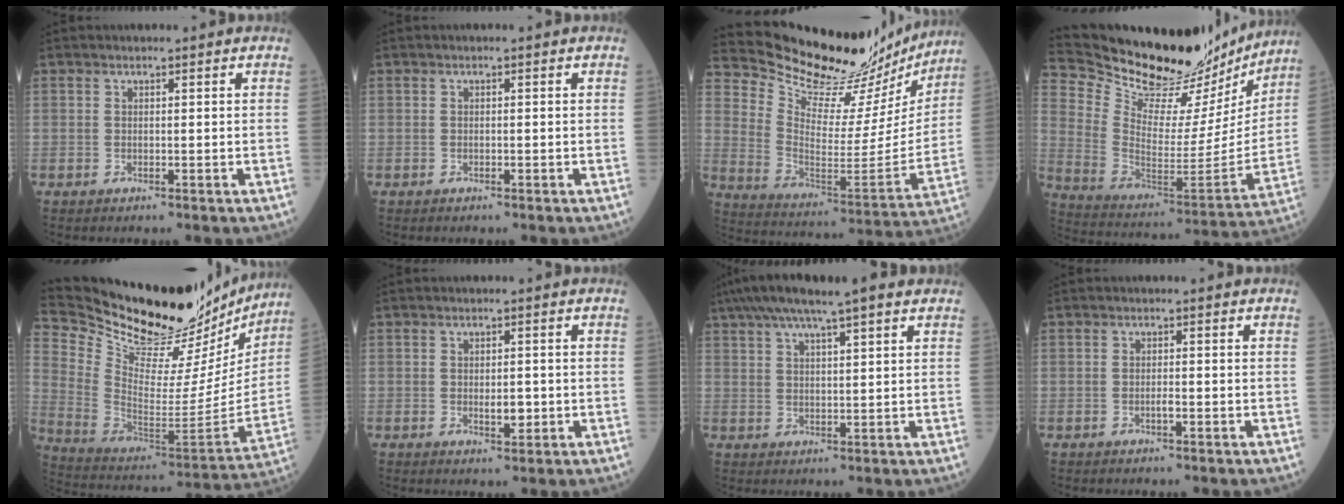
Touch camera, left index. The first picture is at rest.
{"total": 0.0}
{"total": 24.6, "force": [23.0, 5.7, 6.5], "torque": [-0.109, -0.071, 0.321]}
{"total": 27.6, "force": [24.7, 7.2, 10.1], "torque": [-0.175, -0.050, 0.358]}
{"total": 31.8, "force": [28.1, 7.2, 13.0], "torque": [-0.222, -0.065, 0.402]}
{"total": 2.1, "force": [-0.5, 1.0, 1.9], "torque": [-0.027, -0.006, -0.005]}
{"total": 11.8, "force": [8.6, 1.4, 8.0], "torque": [-0.135, 0.045, 0.135]}
{"total": 0.7, "force": [-0.5, 0.0, 0.5], "torque": [-0.010, -0.003, -0.010]}